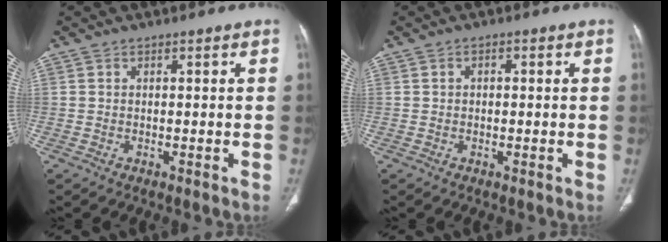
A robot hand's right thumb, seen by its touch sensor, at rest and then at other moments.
{"total": 1.0, "force": [0.1, 0.7, 0.7], "torque": [-0.006, 0.003, -0.001]}